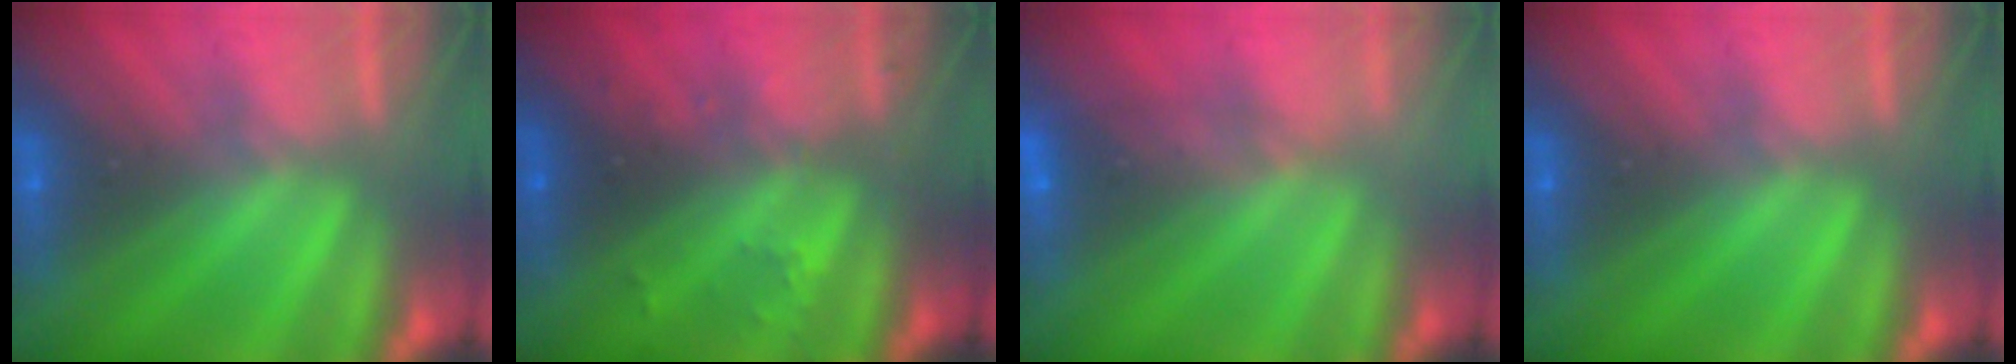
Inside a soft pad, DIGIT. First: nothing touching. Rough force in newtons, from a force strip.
{"total": 2.4}
{"total": 3.8}
{"total": 0.0}